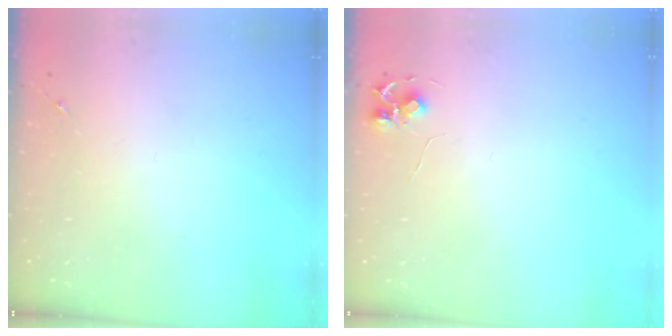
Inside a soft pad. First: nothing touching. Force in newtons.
{"total": 5.9, "press": 5.9, "slide": 0.5}